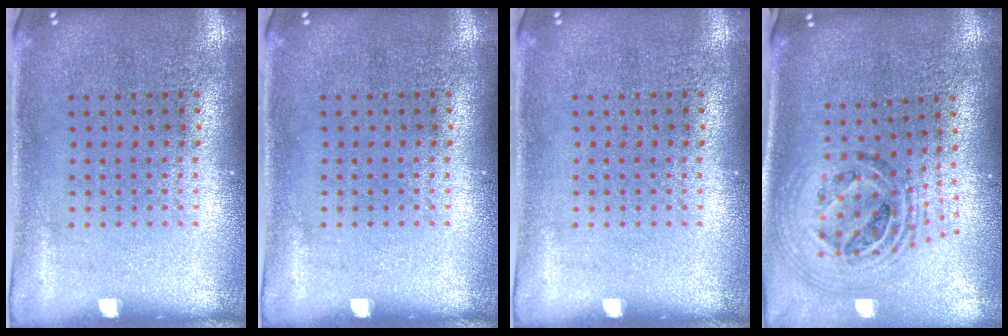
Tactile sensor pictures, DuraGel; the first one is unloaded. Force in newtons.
{"total": 0.0}
{"total": 0.0}
{"total": 1.7, "press": 1.5, "slide": 0.8}